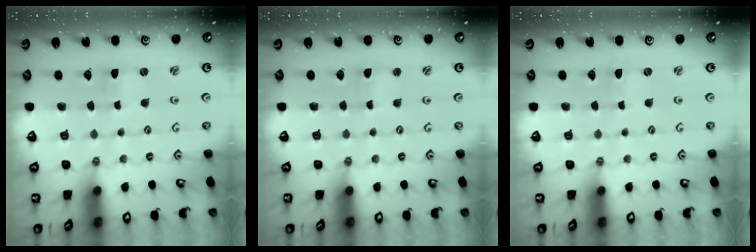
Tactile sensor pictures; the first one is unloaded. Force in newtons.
{"total": 0.7, "press": 0.7, "slide": 0.1}
{"total": 0.0}